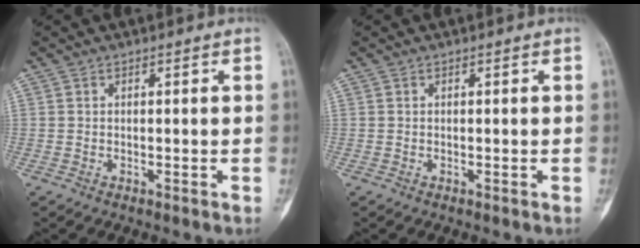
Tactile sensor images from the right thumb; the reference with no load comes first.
{"total": 0.0}